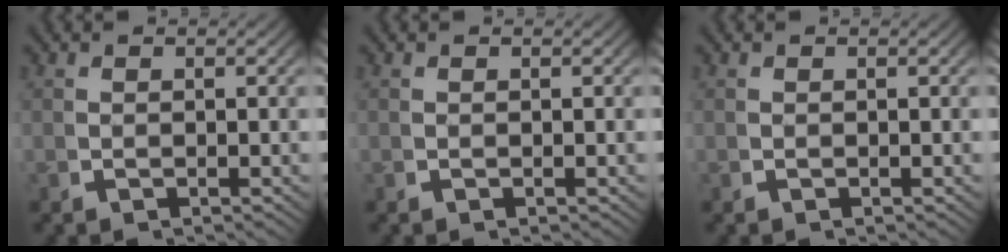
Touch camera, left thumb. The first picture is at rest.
{"total": 0.0}
{"total": 0.0}